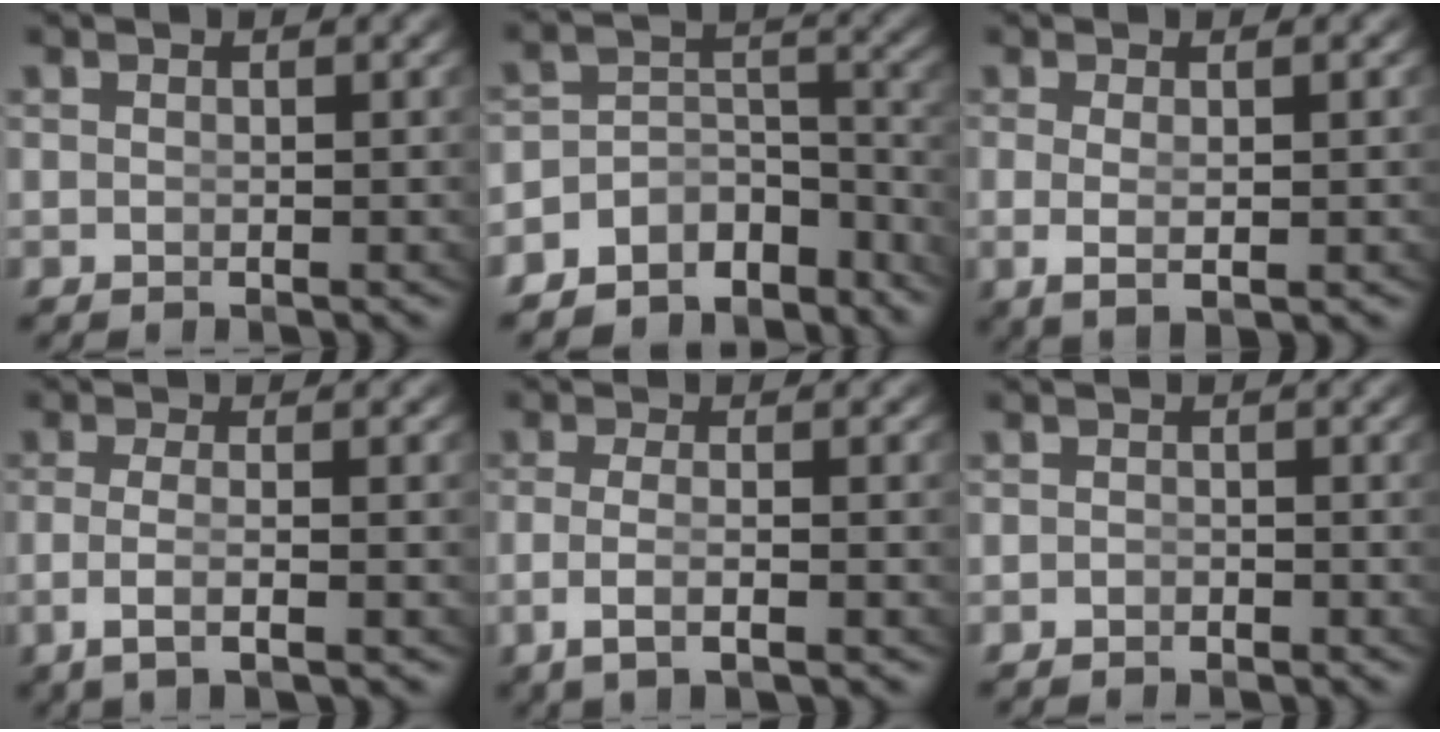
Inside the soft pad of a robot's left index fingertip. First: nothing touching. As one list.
[{"total": 9.3, "force": [-6.7, 5.5, 3.5], "torque": [-0.056, -0.025, -0.106]}, {"total": 2.8, "force": [-0.4, 0.4, 2.7], "torque": [-0.056, -0.015, 0.008]}, {"total": 3.2, "force": [-1.4, 0.2, 2.9], "torque": [-0.072, -0.016, -0.012]}, {"total": 3.1, "force": [-1.4, 0.3, 2.7], "torque": [-0.067, -0.015, -0.013]}, {"total": 0.9, "force": [-0.9, 0.0, -0.1], "torque": [0.000, -0.013, -0.008]}]